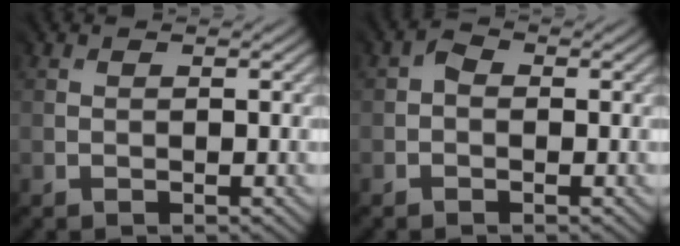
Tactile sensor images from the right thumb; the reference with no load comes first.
{"total": 1.2, "force": [-0.5, 1.0, 0.5], "torque": [-0.006, 0.003, -0.016]}